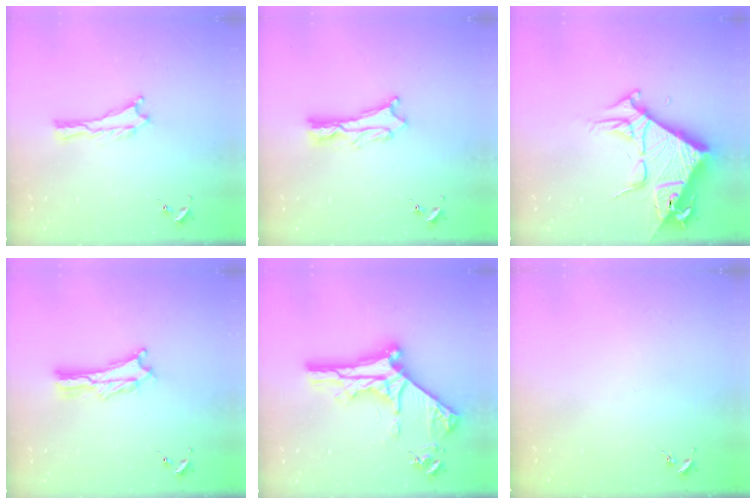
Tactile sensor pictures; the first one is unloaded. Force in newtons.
{"total": 2.0, "press": 2.0, "slide": 0.2}
{"total": 9.2, "press": 9.2, "slide": 0.9}
{"total": 2.7, "press": 2.7, "slide": 0.3}
{"total": 10.5, "press": 10.5, "slide": 1.2}
{"total": 0.0}